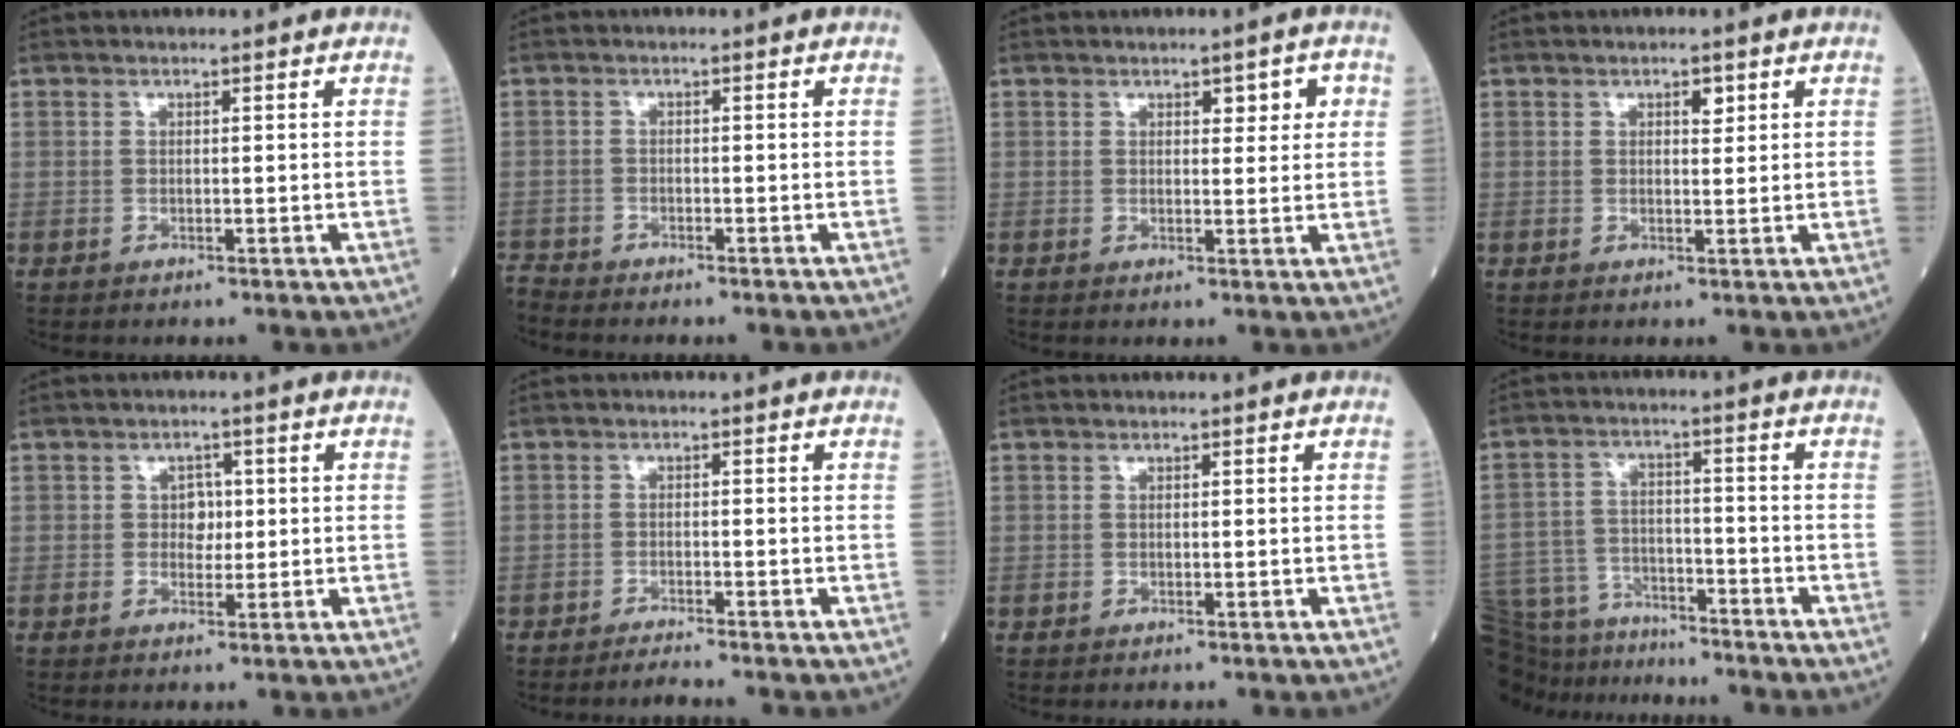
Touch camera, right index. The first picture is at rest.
{"total": 2.7, "force": [-2.7, -0.4, -0.3], "torque": [0.007, -0.012, -0.049]}
{"total": 3.4, "force": [1.4, 1.4, 2.7], "torque": [-0.030, 0.008, 0.017]}
{"total": 1.7, "force": [0.9, 0.7, 1.2], "torque": [-0.016, 0.000, 0.011]}
{"total": 2.5, "force": [0.3, 1.8, 1.6], "torque": [-0.017, 0.001, 0.003]}
{"total": 2.3, "force": [-2.1, -0.6, 0.5], "torque": [-0.012, -0.005, -0.036]}
{"total": 0.0}
{"total": 19.5, "force": [-17.4, 5.8, 6.7], "torque": [-0.182, -0.010, -0.272]}